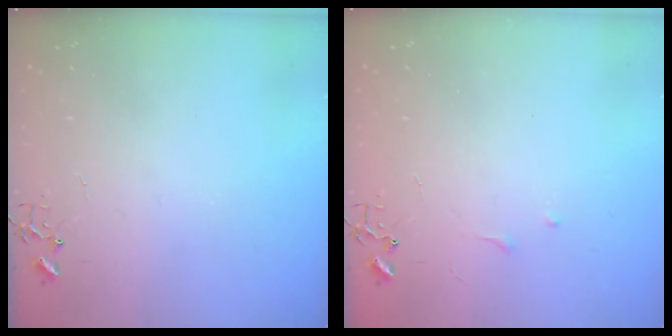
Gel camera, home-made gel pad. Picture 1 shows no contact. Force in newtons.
{"total": 4.7, "press": 4.7, "slide": 0.7}